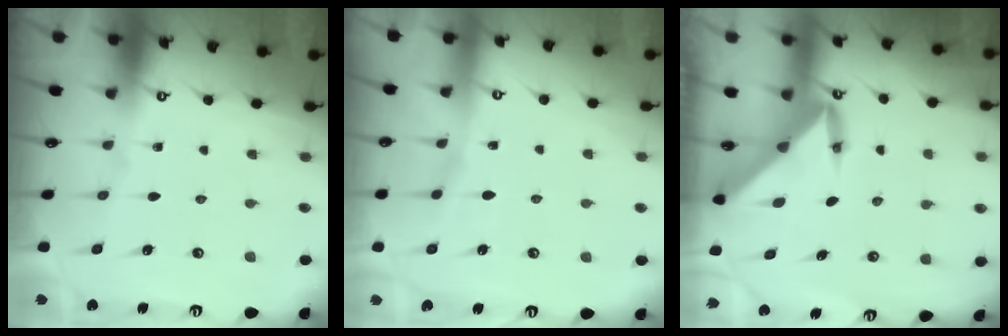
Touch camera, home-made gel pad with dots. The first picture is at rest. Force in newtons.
{"total": 3.3, "press": 3.2, "slide": 0.6}
{"total": 3.8, "press": 3.8, "slide": 0.4}